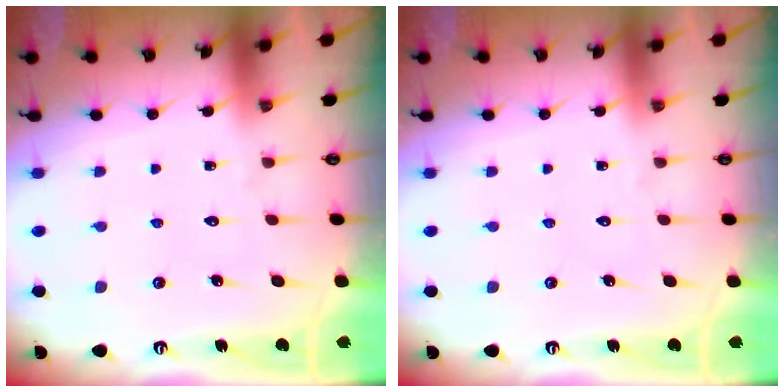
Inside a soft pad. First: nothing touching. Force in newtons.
{"total": 0.0}